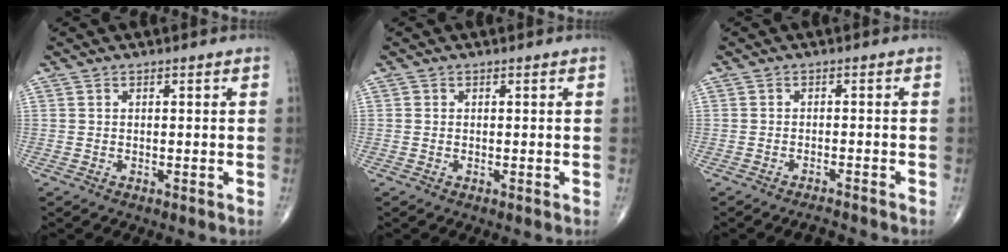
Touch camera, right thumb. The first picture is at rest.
{"total": 0.0}
{"total": 2.1, "force": [-2.0, 0.1, 0.6], "torque": [-0.019, 0.006, -0.032]}